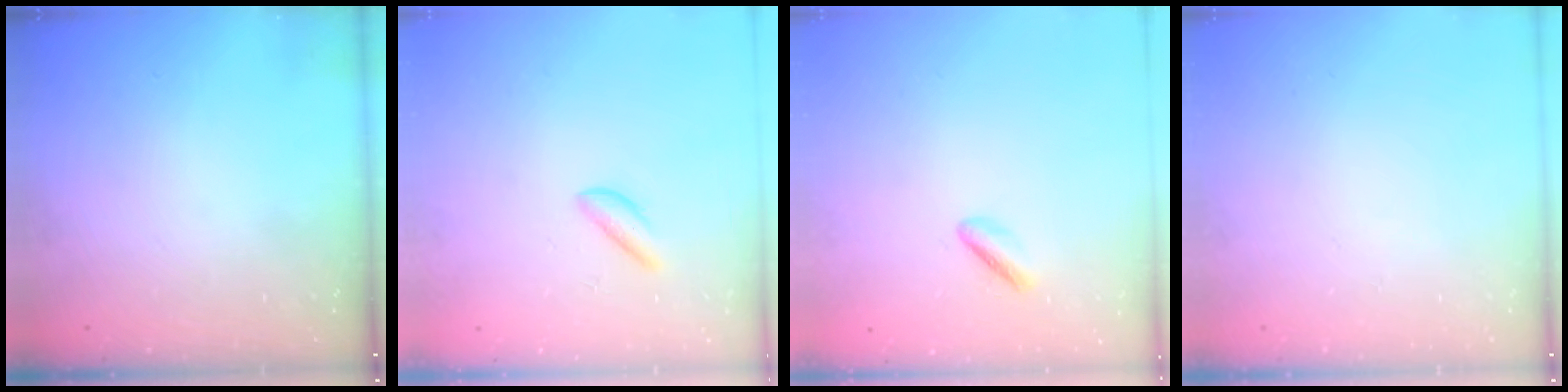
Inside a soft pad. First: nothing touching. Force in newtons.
{"total": 2.7, "press": 2.7, "slide": 0.3}
{"total": 1.7, "press": 1.4, "slide": 1.0}
{"total": 0.0}